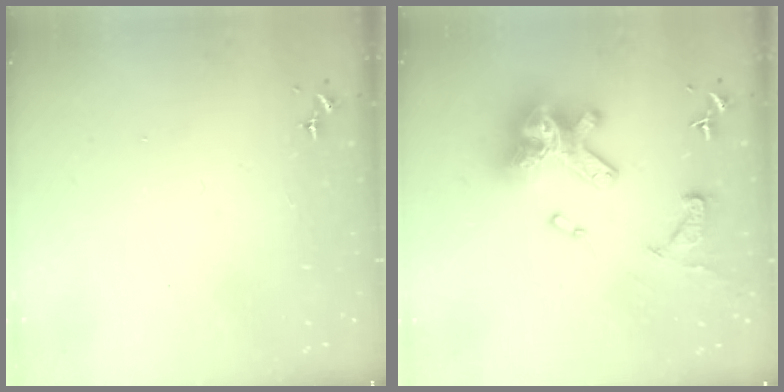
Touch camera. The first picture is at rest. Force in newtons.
{"total": 20.0, "press": 19.9, "slide": 2.0}